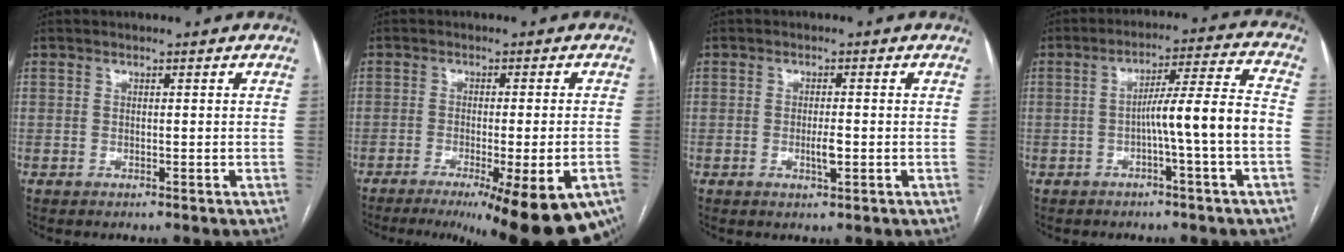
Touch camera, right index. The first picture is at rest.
{"total": 18.9, "force": [-12.9, 2.2, 13.6], "torque": [-0.116, -0.034, -0.166]}
{"total": 2.4, "force": [-0.5, 0.5, 2.3], "torque": [-0.042, -0.001, -0.008]}
{"total": 9.4, "force": [-2.3, -1.1, 9.0], "torque": [-0.143, 0.021, -0.035]}